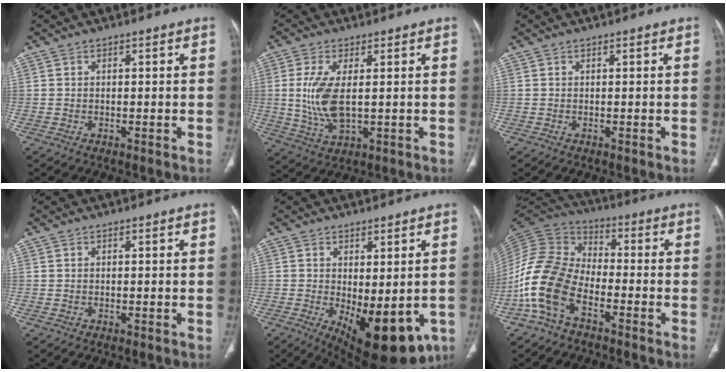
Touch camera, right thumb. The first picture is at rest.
{"total": 8.8, "force": [0.5, 3.9, 7.9], "torque": [-0.178, -0.011, 0.019]}
{"total": 0.0}
{"total": 0.0}
{"total": 14.2, "force": [-4.2, 6.3, 12.0], "torque": [-0.157, -0.016, -0.038]}
{"total": 14.6, "force": [-6.2, 8.9, 9.9], "torque": [-0.211, 0.048, -0.135]}